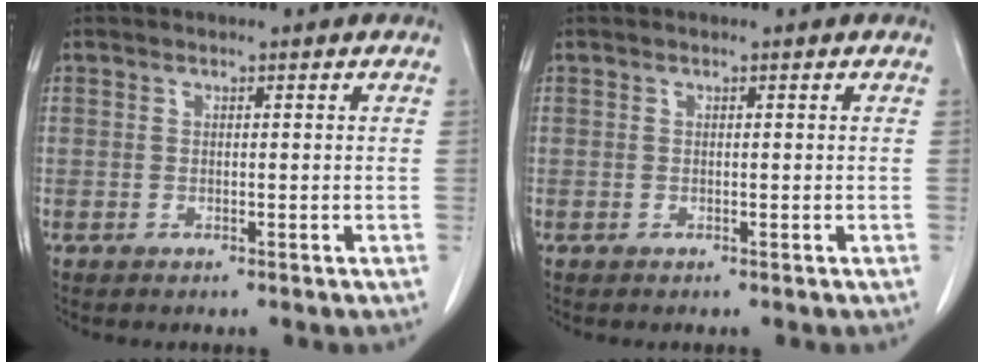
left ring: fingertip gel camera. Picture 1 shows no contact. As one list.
[{"total": 0.0}]